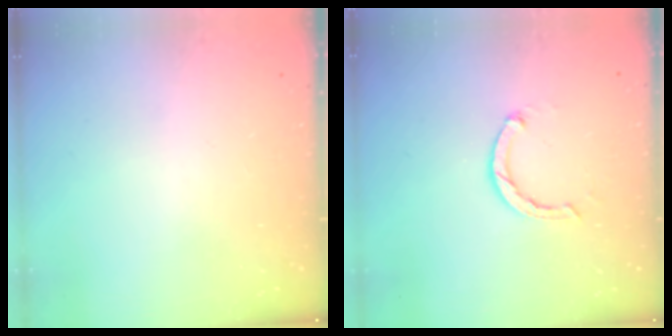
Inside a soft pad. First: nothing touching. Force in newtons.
{"total": 2.3, "press": 2.3, "slide": 0.3}